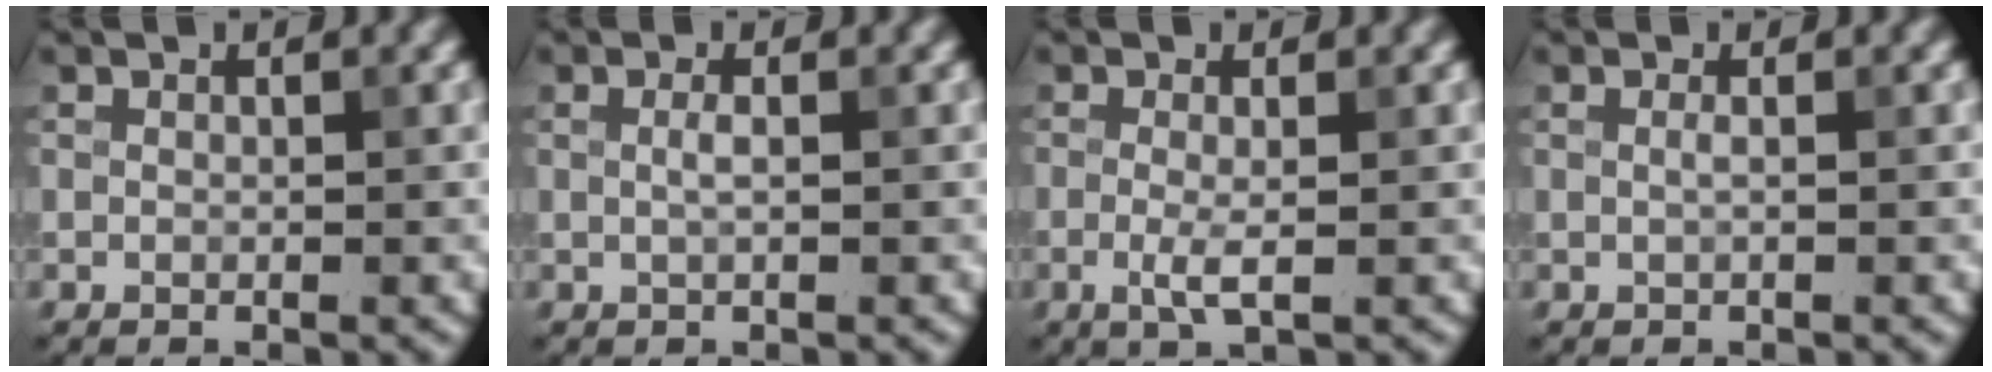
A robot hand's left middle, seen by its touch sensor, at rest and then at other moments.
{"total": 1.0, "force": [0.1, 0.2, 1.0], "torque": [-0.021, 0.003, 0.001]}
{"total": 2.1, "force": [-0.4, 0.4, 2.0], "torque": [-0.042, -0.005, -0.010]}
{"total": 0.7, "force": [0.0, 0.1, 0.7], "torque": [-0.012, 0.002, -0.001]}